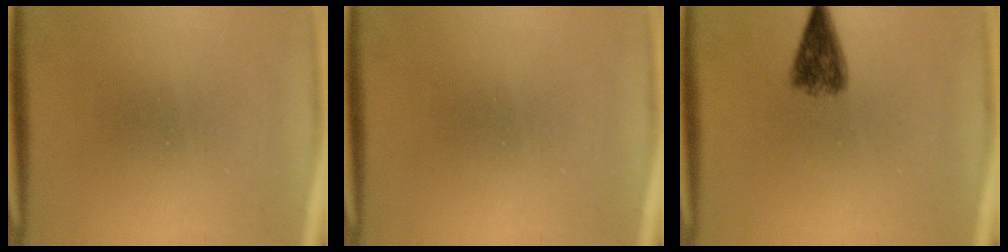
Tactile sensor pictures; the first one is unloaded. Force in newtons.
{"total": 0.0}
{"total": 4.8}